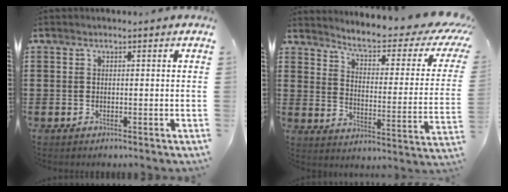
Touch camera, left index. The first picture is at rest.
{"total": 5.4, "force": [4.0, 0.8, 3.5], "torque": [-0.079, -0.034, 0.058]}